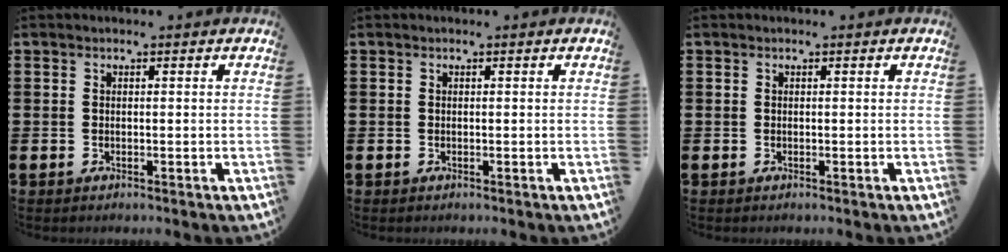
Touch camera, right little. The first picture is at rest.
{"total": 0.0}
{"total": 0.0}